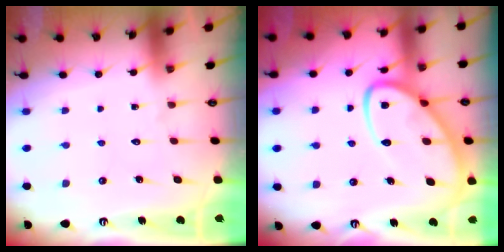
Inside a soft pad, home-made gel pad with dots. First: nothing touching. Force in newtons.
{"total": 12.9, "press": 12.9, "slide": 1.1}